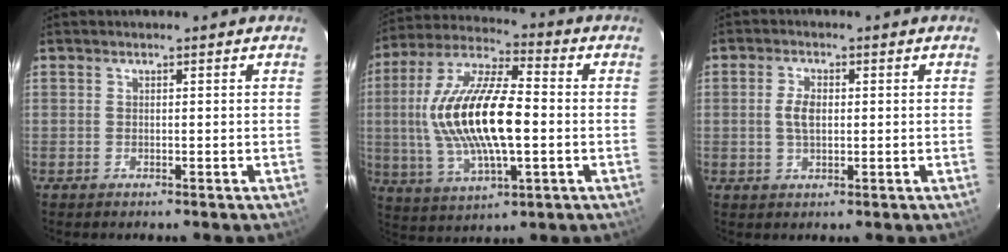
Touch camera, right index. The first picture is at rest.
{"total": 19.5, "force": [-0.6, 7.3, 18.1], "torque": [-0.358, 0.005, -0.009]}
{"total": 4.0, "force": [0.1, 2.3, 3.3], "torque": [-0.064, 0.004, 0.005]}